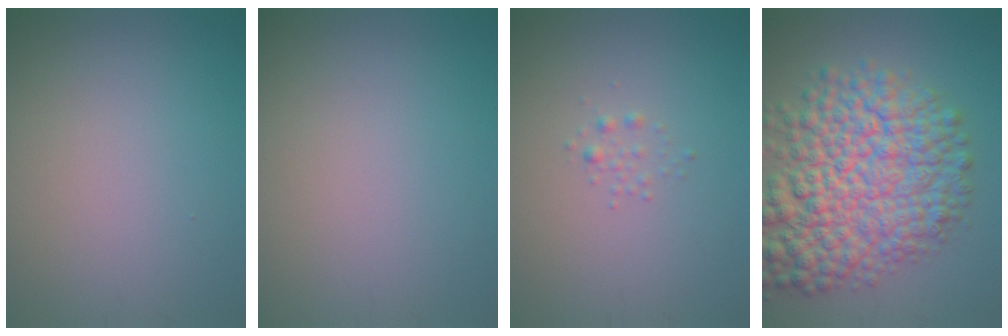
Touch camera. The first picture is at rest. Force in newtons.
{"total": 0.0}
{"total": 0.8, "press": 0.8, "slide": 0.0}
{"total": 11.6, "press": 11.6, "slide": 0.4}